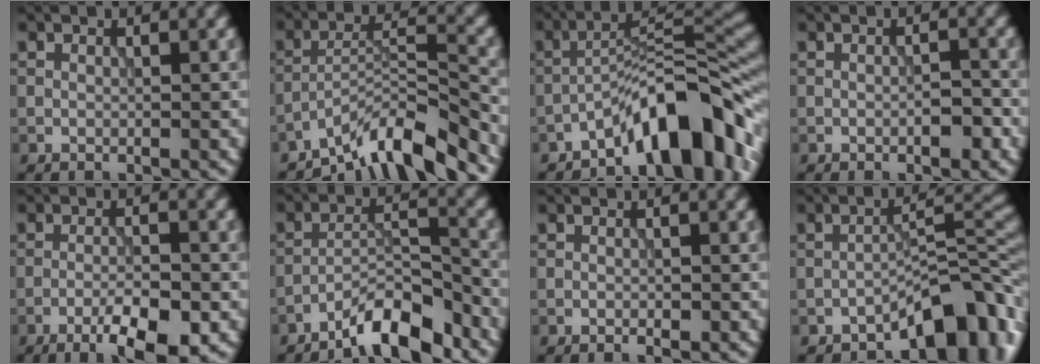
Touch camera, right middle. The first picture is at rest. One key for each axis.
{"total": 7.4, "fx": -6.1, "fy": 1.1, "fz": 4.1, "tx": -0.062, "ty": 0.005, "tz": -0.112}
{"total": 9.6, "fx": -6.0, "fy": 2.9, "fz": 6.9, "tx": -0.087, "ty": 0.021, "tz": -0.105}
{"total": 1.6, "fx": -0.7, "fy": 0.5, "fz": 1.4, "tx": -0.021, "ty": 0.002, "tz": -0.012}
{"total": 5.1, "fx": -2.8, "fy": 1.0, "fz": 4.2, "tx": -0.072, "ty": 0.000, "tz": -0.044}
{"total": 5.8, "fx": -4.6, "fy": 1.1, "fz": 3.4, "tx": -0.055, "ty": 0.009, "tz": -0.082}
{"total": 0.7, "fx": -0.3, "fy": 0.2, "fz": 0.6, "tx": -0.009, "ty": -0.001, "tz": -0.004}
{"total": 7.6, "fx": -5.0, "fy": 2.8, "fz": 5.0, "tx": -0.051, "ty": 0.016, "tz": -0.082}